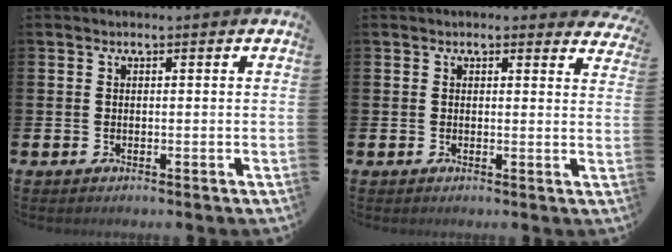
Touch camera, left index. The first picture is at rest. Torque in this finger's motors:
{"motor_torque": [0.92, -1.22, 0.18, 0.08]}